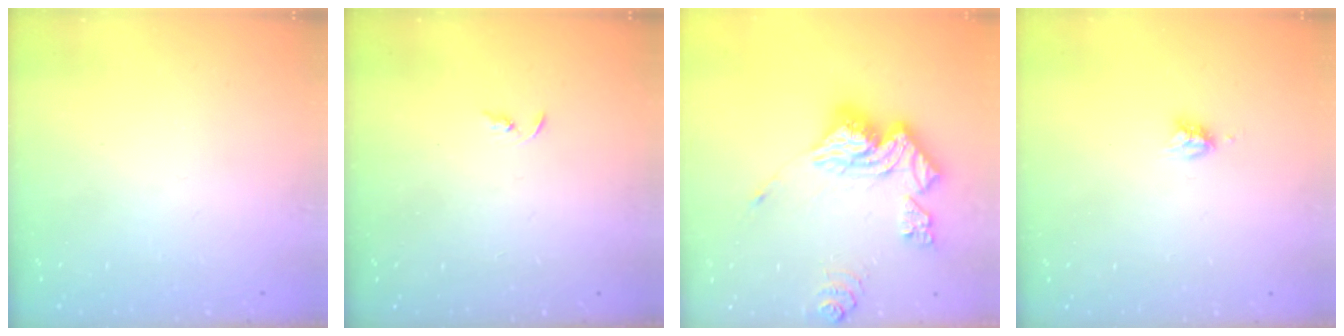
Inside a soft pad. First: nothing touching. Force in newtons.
{"total": 2.4, "press": 2.3, "slide": 0.2}
{"total": 18.6, "press": 18.5, "slide": 1.8}
{"total": 4.2, "press": 4.2, "slide": 0.1}